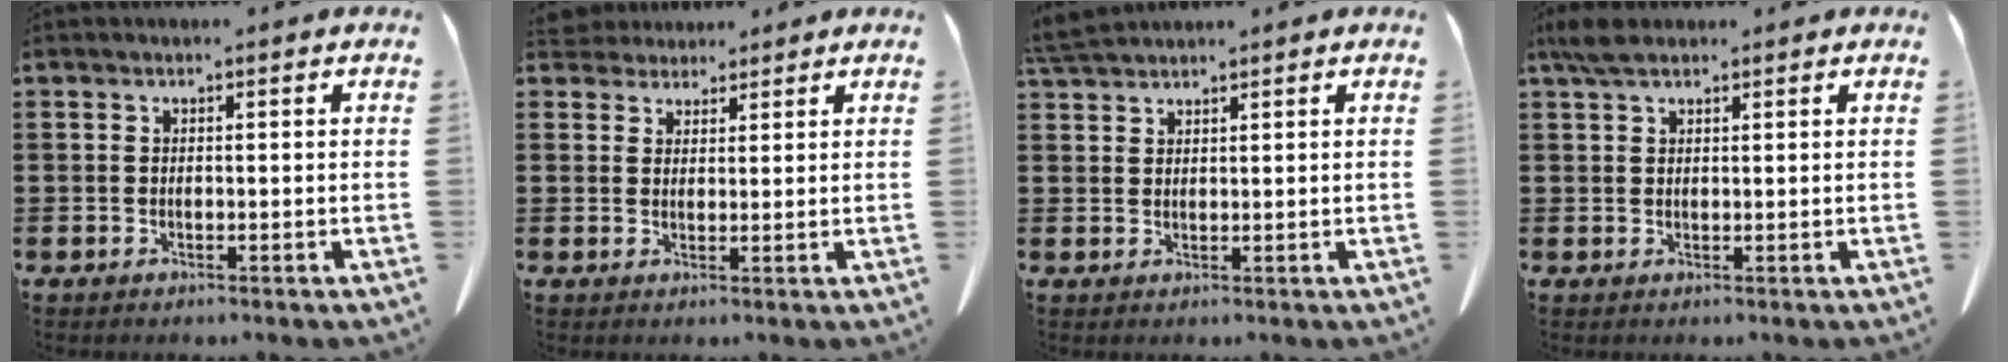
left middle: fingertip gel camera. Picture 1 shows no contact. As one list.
[{"total": 3.0, "force": [2.7, 1.1, 0.1], "torque": [-0.011, -0.001, 0.054]}, {"total": 3.4, "force": [3.2, 0.4, 1.2], "torque": [-0.034, -0.003, 0.062]}, {"total": 3.2, "force": [2.2, 1.2, 2.0], "torque": [-0.047, 0.004, 0.043]}]